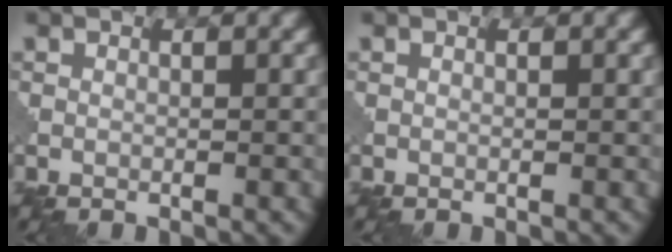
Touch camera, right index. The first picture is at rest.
{"total": 0.0}